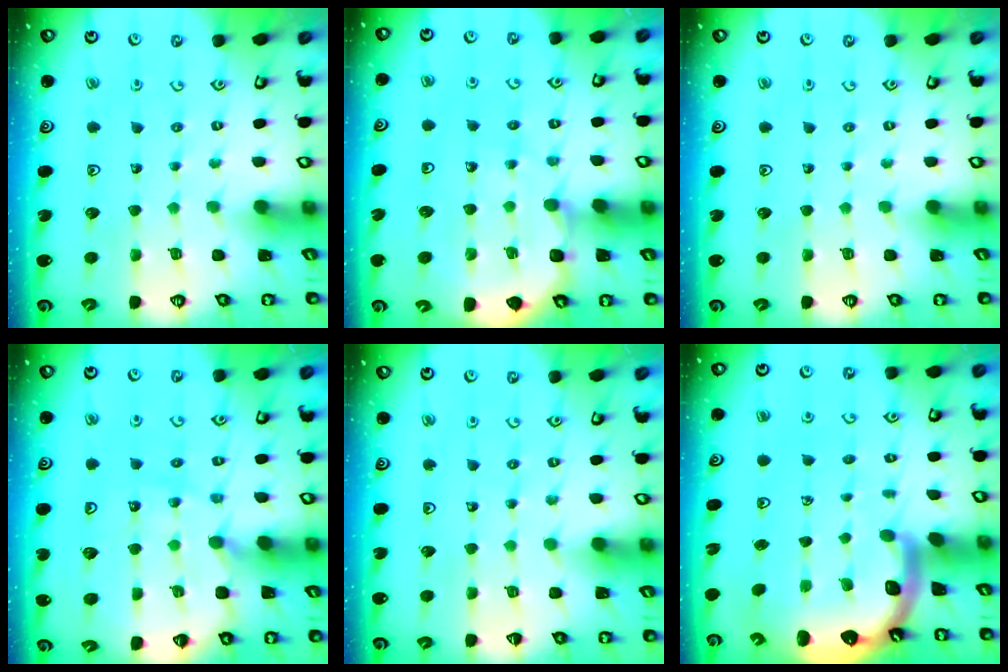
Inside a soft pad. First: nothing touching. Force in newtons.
{"total": 9.3, "press": 9.1, "slide": 2.0}
{"total": 0.0}
{"total": 13.5, "press": 13.5, "slide": 1.2}
{"total": 2.0, "press": 2.0, "slide": 0.2}
{"total": 7.2, "press": 6.9, "slide": 1.9}